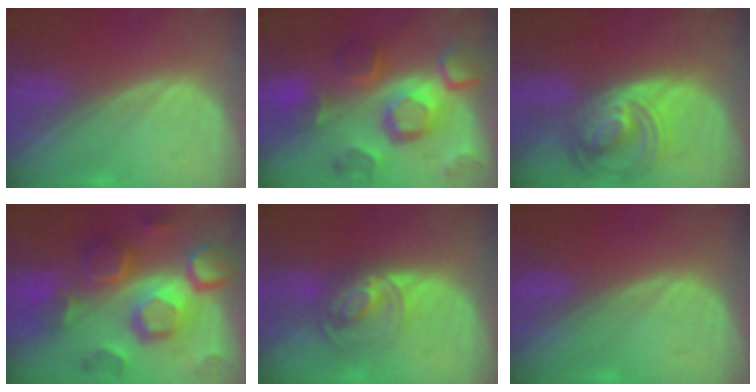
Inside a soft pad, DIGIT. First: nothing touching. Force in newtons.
{"total": 12.2, "press": 10.6, "slide": 6.0}
{"total": 8.2, "press": 7.1, "slide": 4.1}
{"total": 12.4, "press": 12.4, "slide": 1.0}
{"total": 7.3, "press": 6.0, "slide": 4.1}
{"total": 0.0}